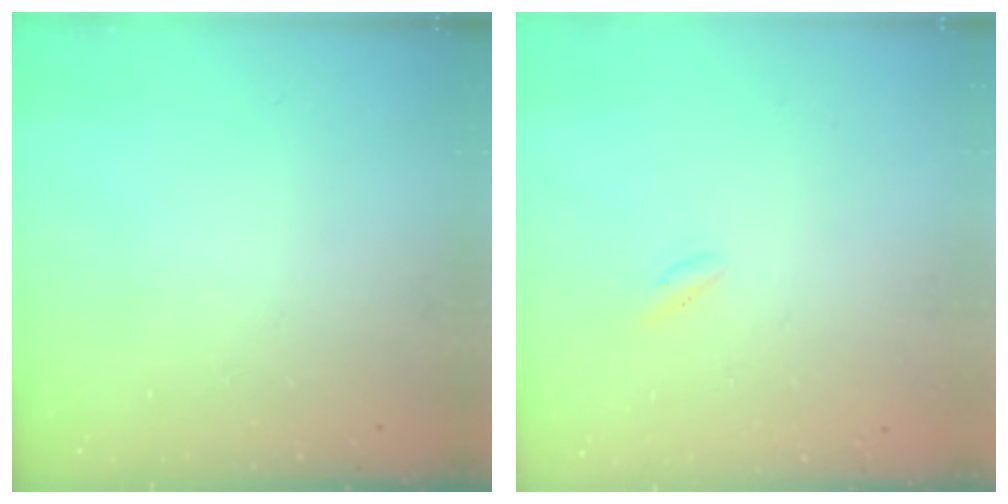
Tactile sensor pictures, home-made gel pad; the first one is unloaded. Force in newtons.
{"total": 0.0}